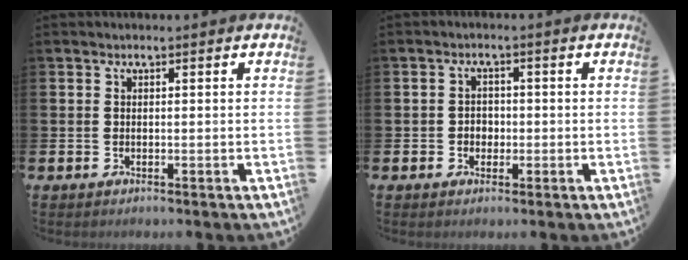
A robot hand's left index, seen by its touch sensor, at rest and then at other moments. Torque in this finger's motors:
{"motor_torque": [0.21, 0.08, 0.00, 0.03]}